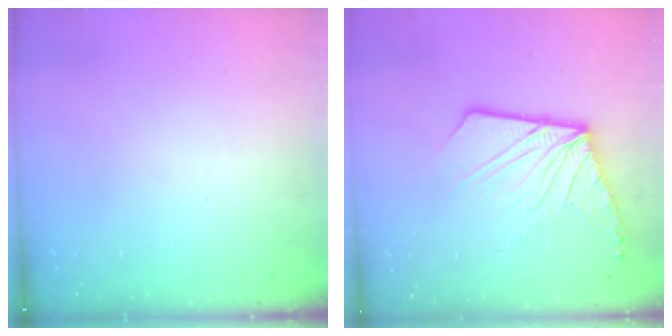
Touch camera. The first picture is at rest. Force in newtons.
{"total": 14.4, "press": 14.4, "slide": 1.5}